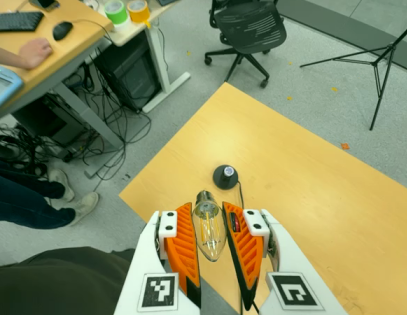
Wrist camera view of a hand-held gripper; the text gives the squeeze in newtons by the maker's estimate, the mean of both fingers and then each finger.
{"total": 10.7, "left": 10.3, "right": 11.1}